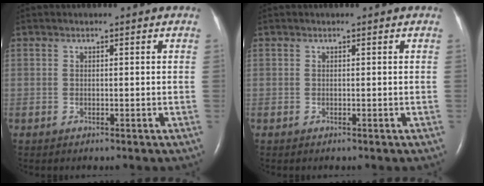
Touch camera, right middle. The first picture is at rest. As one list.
[{"total": 0.0}]